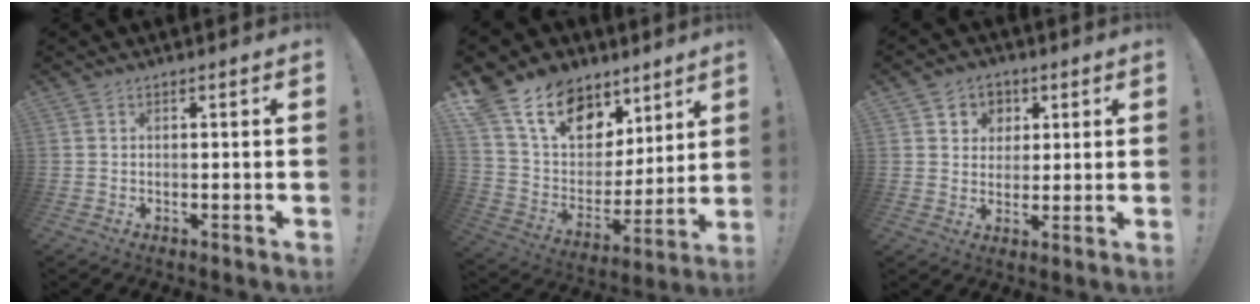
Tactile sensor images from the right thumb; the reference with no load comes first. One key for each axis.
{"total": 17.7, "fx": 11.9, "fy": 11.4, "fz": 6.3, "tx": -0.119, "ty": -0.079, "tz": 0.241}
{"total": 6.3, "fx": 1.8, "fy": 5.9, "fz": 0.9, "tx": -0.007, "ty": -0.013, "tz": 0.036}